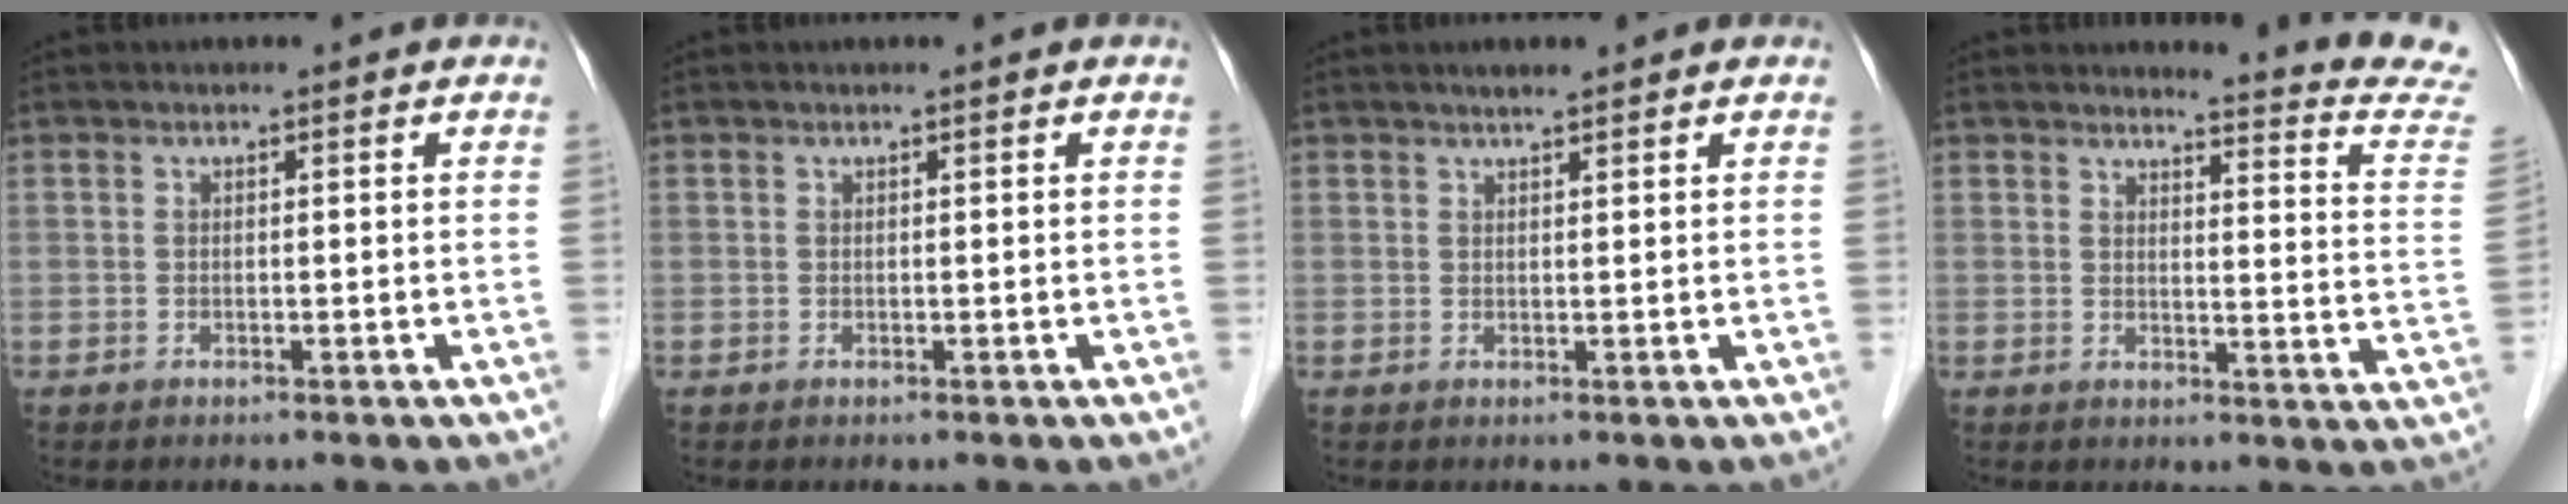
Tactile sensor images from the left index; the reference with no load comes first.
{"total": 0.0}
{"total": 2.0, "force": [1.6, 0.2, 1.1], "torque": [-0.022, 0.007, 0.028]}
{"total": 12.9, "force": [12.7, -1.4, 1.7], "torque": [-0.012, -0.121, 0.118]}